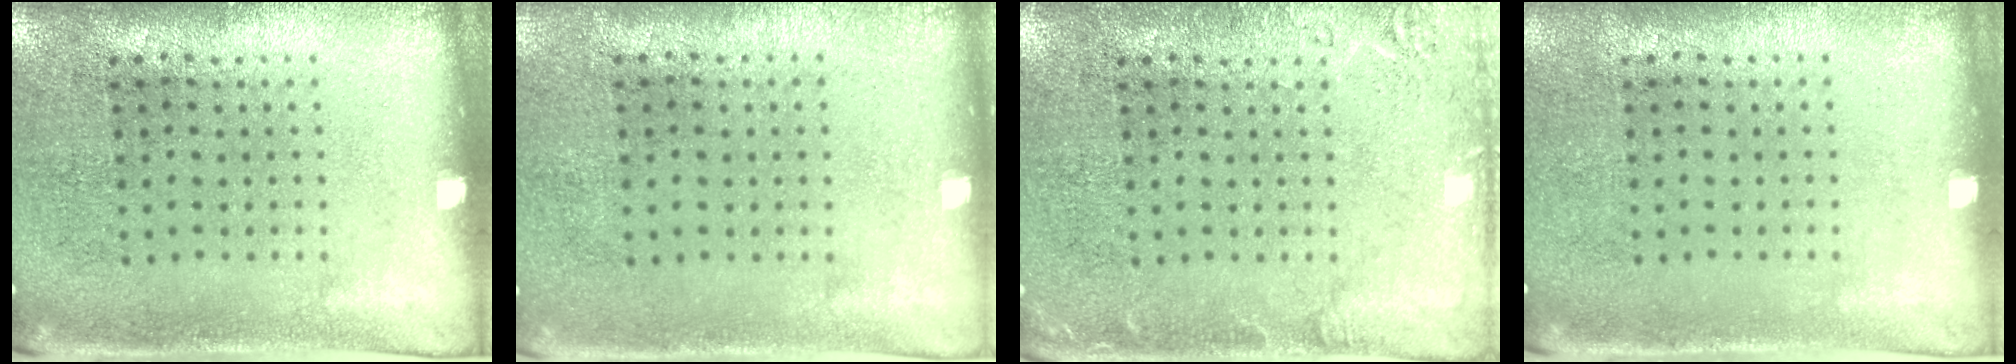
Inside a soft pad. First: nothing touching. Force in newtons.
{"total": 0.0}
{"total": 2.2, "press": 2.2, "slide": 0.4}
{"total": 0.0}